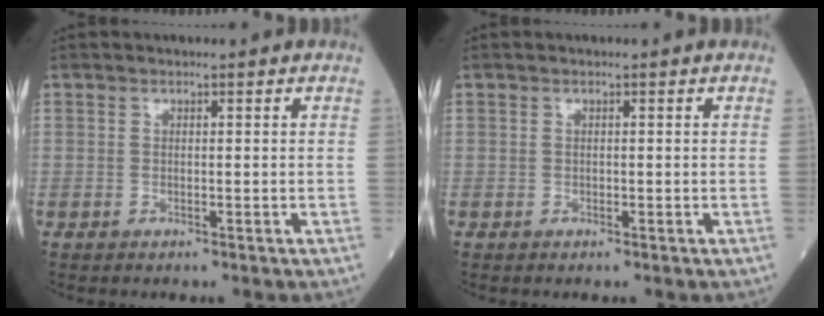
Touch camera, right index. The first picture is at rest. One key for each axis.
{"total": 0.0}